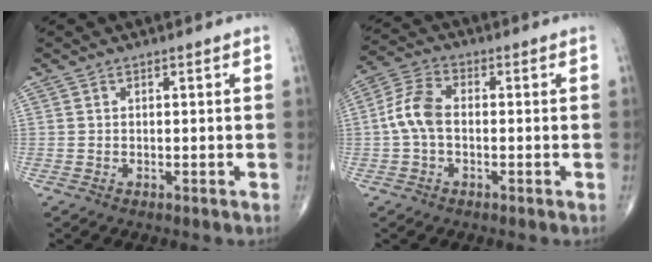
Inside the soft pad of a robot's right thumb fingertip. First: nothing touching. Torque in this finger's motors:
{"motor_torque": [-0.30, 0.97, 0.76, 0.00, 0.04]}